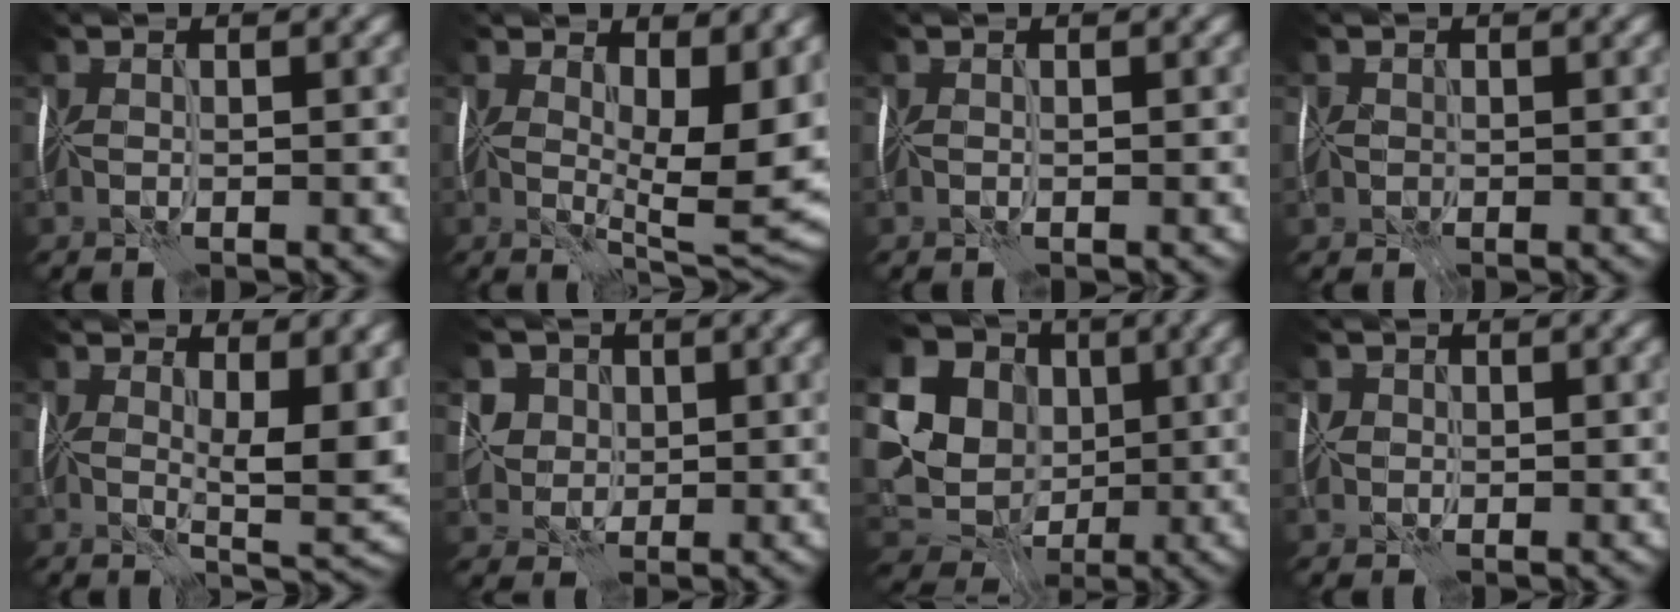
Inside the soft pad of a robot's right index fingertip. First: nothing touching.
{"total": 9.7, "force": [2.5, 3.9, 8.5], "torque": [-0.119, -0.013, 0.050]}
{"total": 0.0}
{"total": 1.2, "force": [0.1, 1.1, -0.4], "torque": [0.005, 0.006, 0.002]}
{"total": 6.3, "force": [1.6, 2.2, 5.6], "torque": [-0.087, -0.010, 0.030]}
{"total": 5.3, "force": [2.1, 4.6, 1.5], "torque": [-0.035, 0.002, 0.030]}
{"total": 16.3, "force": [2.5, 14.4, 7.3], "torque": [-0.199, 0.012, 0.035]}
{"total": 1.5, "force": [0.3, 1.4, -0.5], "torque": [0.012, 0.005, 0.001]}